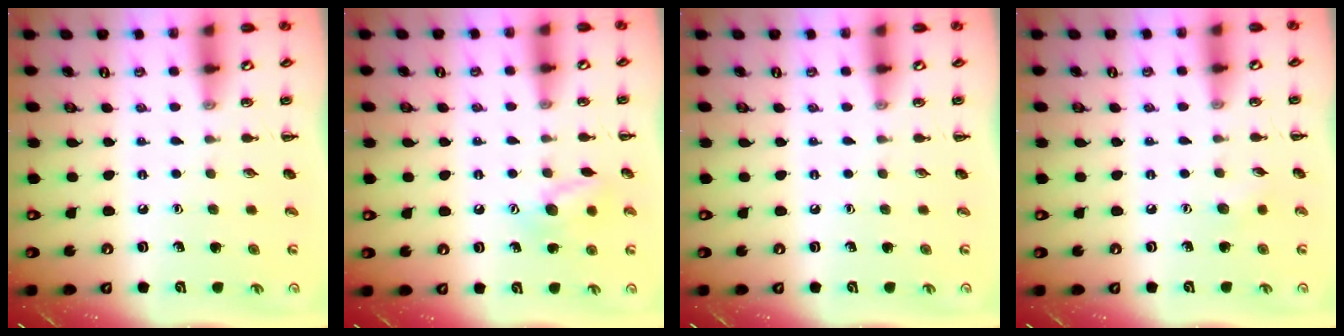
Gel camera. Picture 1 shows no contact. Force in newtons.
{"total": 10.1, "press": 10.1, "slide": 0.6}
{"total": 0.0}
{"total": 4.4, "press": 4.2, "slide": 1.2}